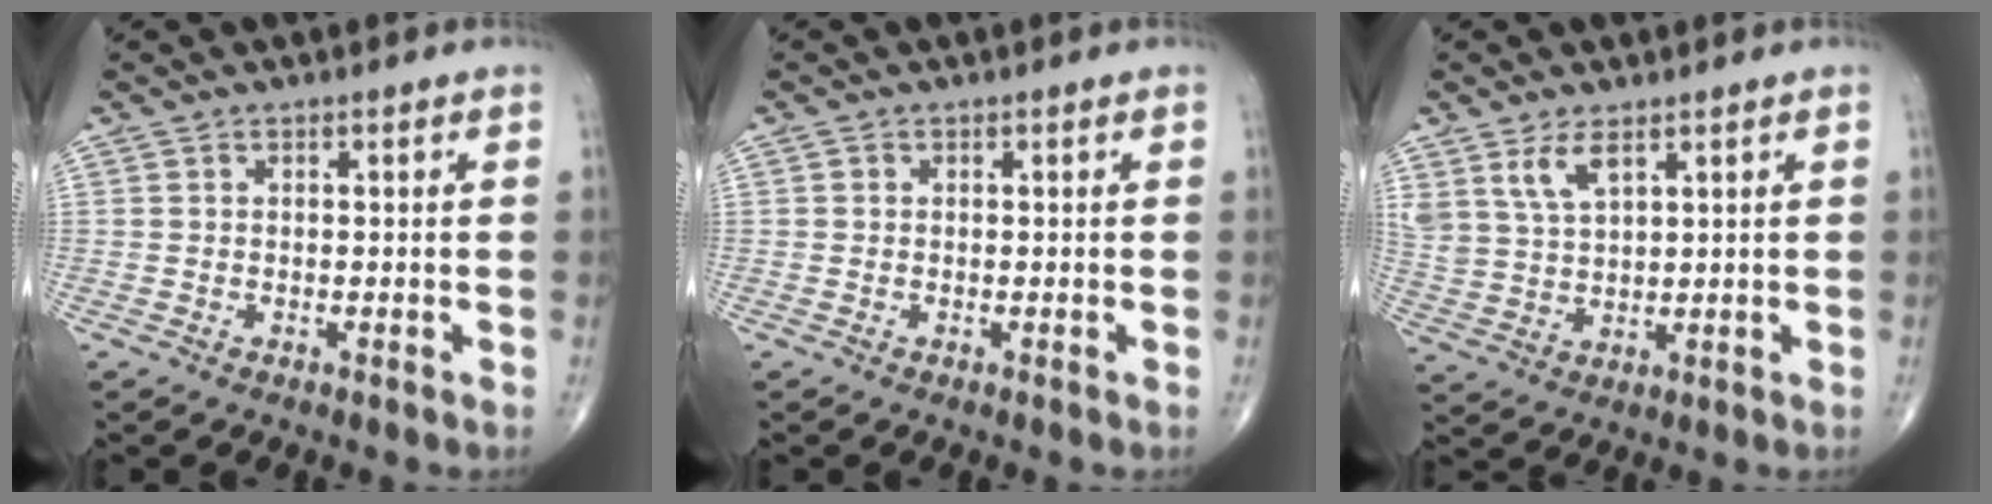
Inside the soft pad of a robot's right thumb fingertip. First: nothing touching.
{"total": 0.0}
{"total": 6.0, "force": [3.6, 2.6, 4.0], "torque": [-0.077, -0.017, 0.079]}